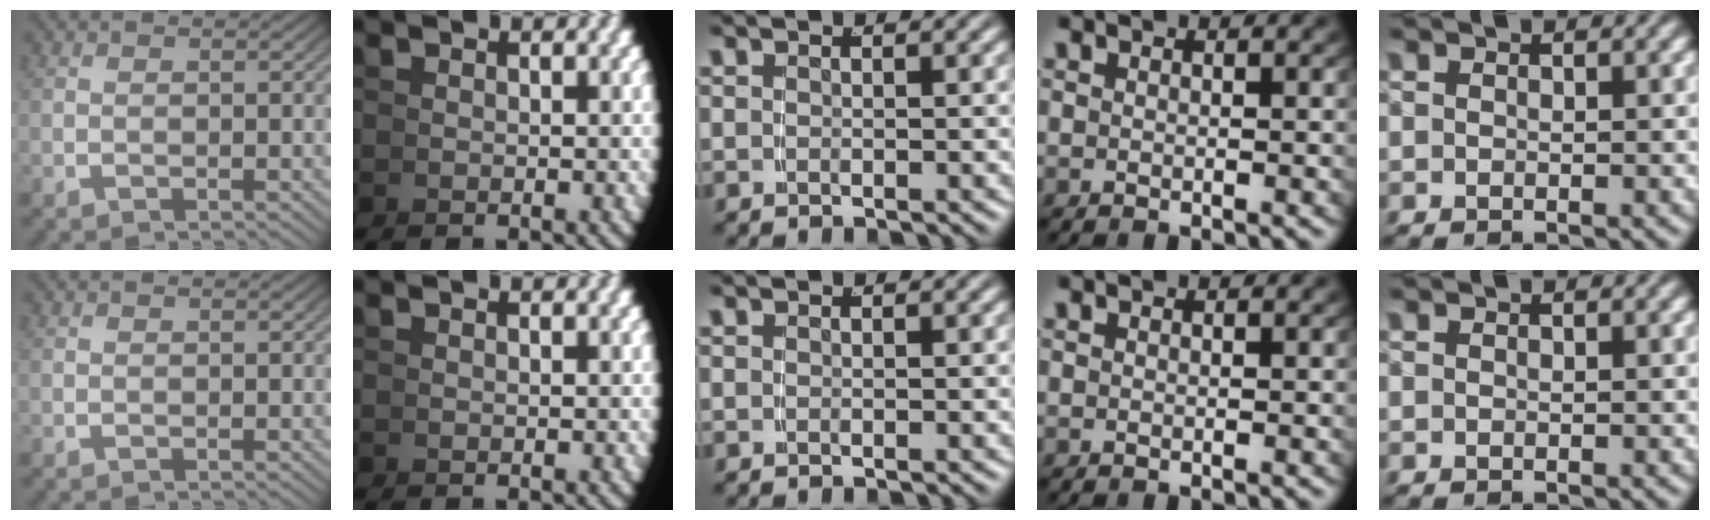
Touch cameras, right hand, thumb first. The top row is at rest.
{"ring": {"total": 0.7, "force": [-0.1, -0.6, -0.3], "torque": [0.004, -0.013, 0.009]}}